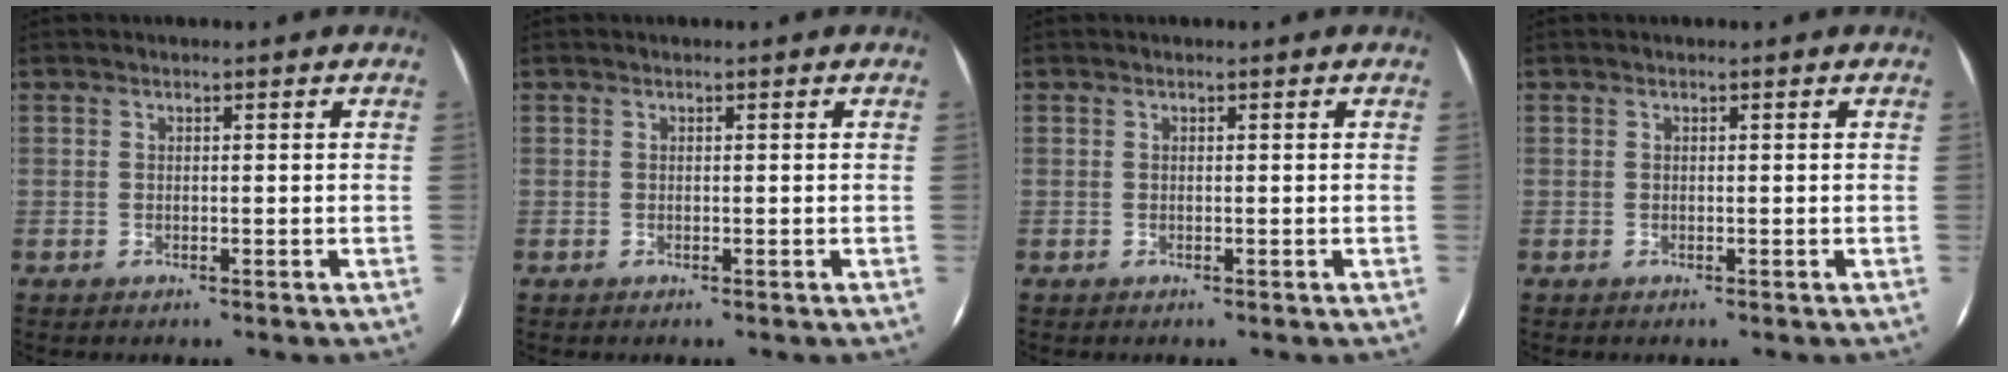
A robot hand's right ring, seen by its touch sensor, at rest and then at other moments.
{"total": 0.0}
{"total": 0.0}
{"total": 0.0}